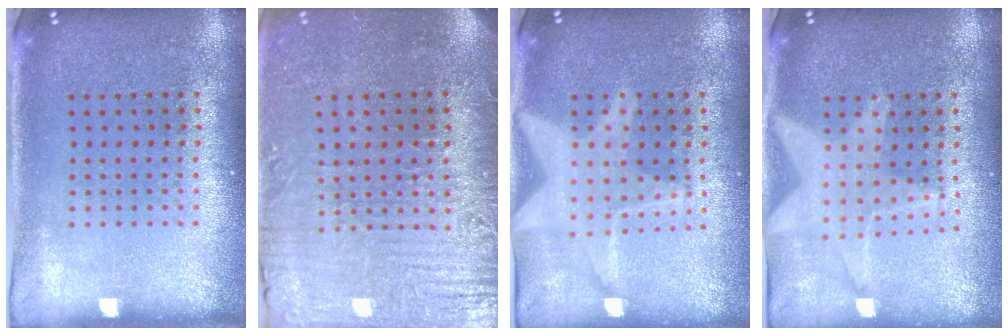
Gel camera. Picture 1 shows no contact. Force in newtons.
{"total": 4.1, "press": 3.8, "slide": 1.4}
{"total": 3.0, "press": 3.0, "slide": 0.3}
{"total": 1.3, "press": 1.2, "slide": 0.3}